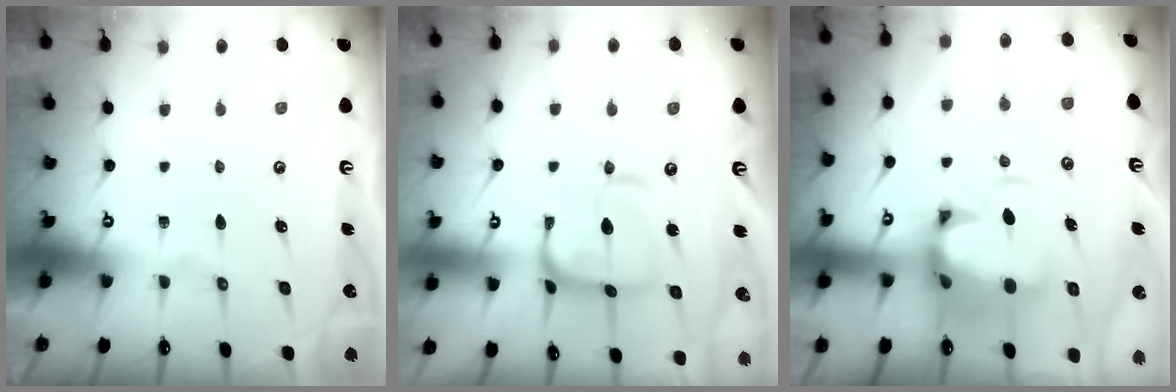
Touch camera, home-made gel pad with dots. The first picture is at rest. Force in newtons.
{"total": 8.8, "press": 8.8, "slide": 0.8}
{"total": 5.3, "press": 5.0, "slide": 1.6}